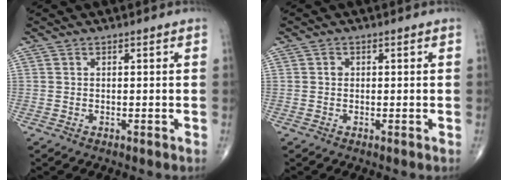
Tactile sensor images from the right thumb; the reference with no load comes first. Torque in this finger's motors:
{"motor_torque": [0.07, 0.34, 0.27, -0.11, -0.02]}